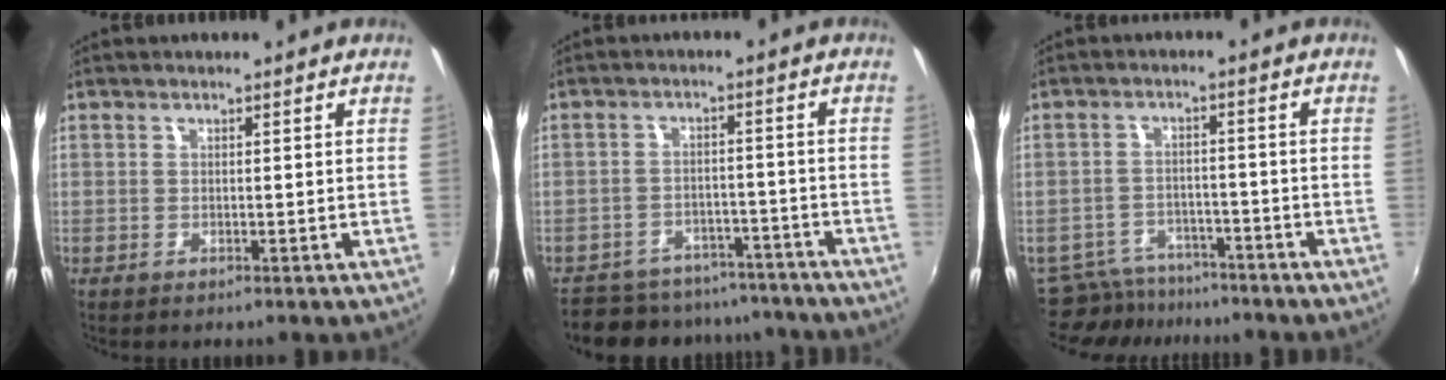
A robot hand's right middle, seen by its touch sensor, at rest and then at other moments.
{"total": 14.9, "force": [-13.0, 5.9, 4.1], "torque": [-0.100, 0.014, -0.172]}
{"total": 8.8, "force": [-8.0, 3.4, 1.5], "torque": [-0.051, 0.008, -0.119]}